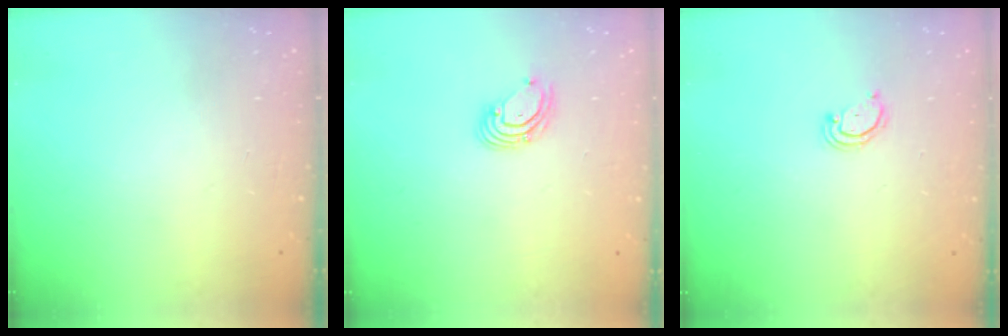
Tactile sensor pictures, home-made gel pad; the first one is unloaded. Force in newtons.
{"total": 2.6, "press": 2.6, "slide": 0.1}
{"total": 2.4, "press": 2.4, "slide": 0.2}